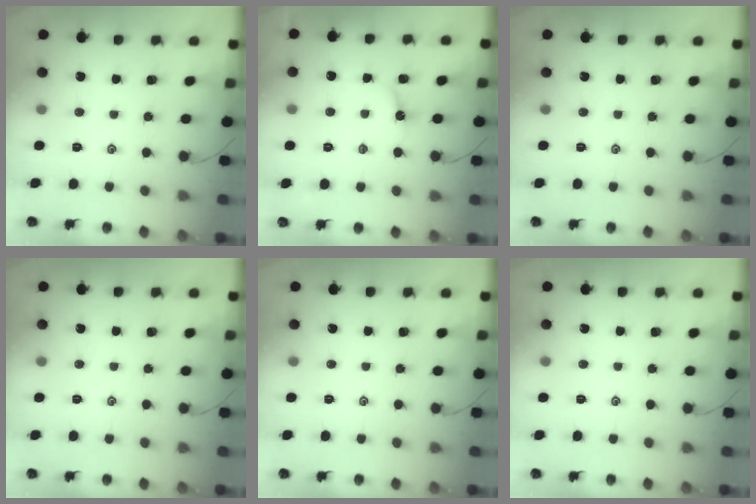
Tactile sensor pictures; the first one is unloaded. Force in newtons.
{"total": 2.8, "press": 2.8, "slide": 0.2}
{"total": 0.0}
{"total": 0.0}
{"total": 0.0}
{"total": 0.0}